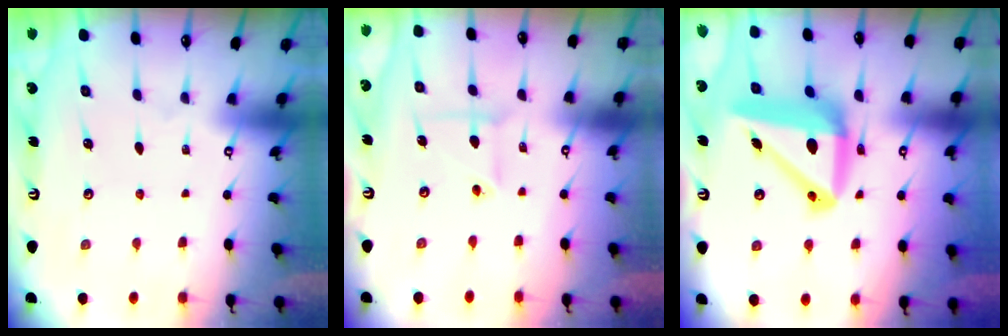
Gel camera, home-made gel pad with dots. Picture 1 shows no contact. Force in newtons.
{"total": 2.9, "press": 2.9, "slide": 0.2}
{"total": 15.2, "press": 14.9, "slide": 3.1}